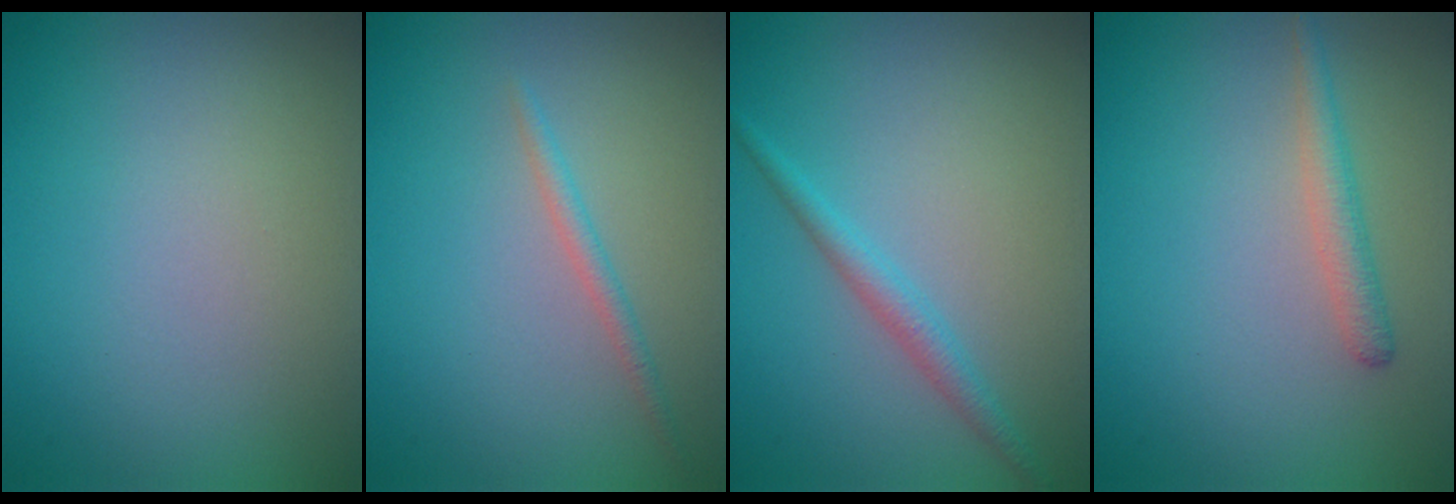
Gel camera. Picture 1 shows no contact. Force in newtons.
{"total": 1.2, "press": 1.2, "slide": 0.0}
{"total": 1.8, "press": 1.8, "slide": 0.1}
{"total": 1.7, "press": 1.7, "slide": 0.1}